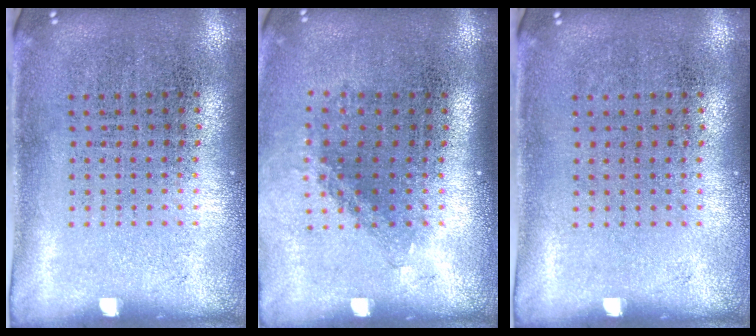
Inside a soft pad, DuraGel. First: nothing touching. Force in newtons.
{"total": 1.4, "press": 1.0, "slide": 1.0}
{"total": 0.0}